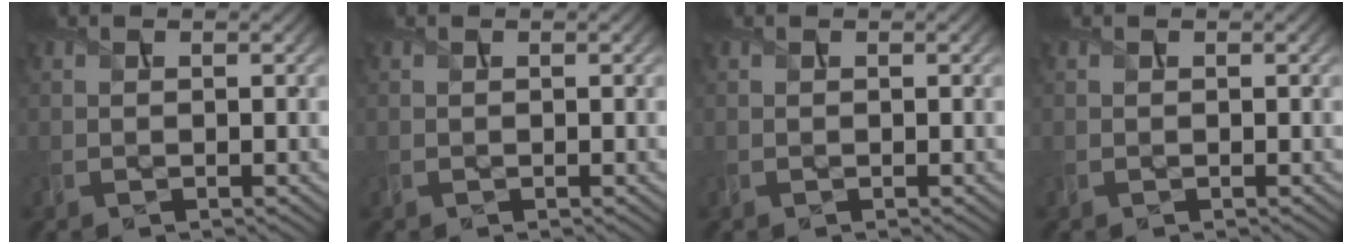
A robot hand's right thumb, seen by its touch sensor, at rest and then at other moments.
{"total": 0.0}
{"total": 0.0}
{"total": 0.0}